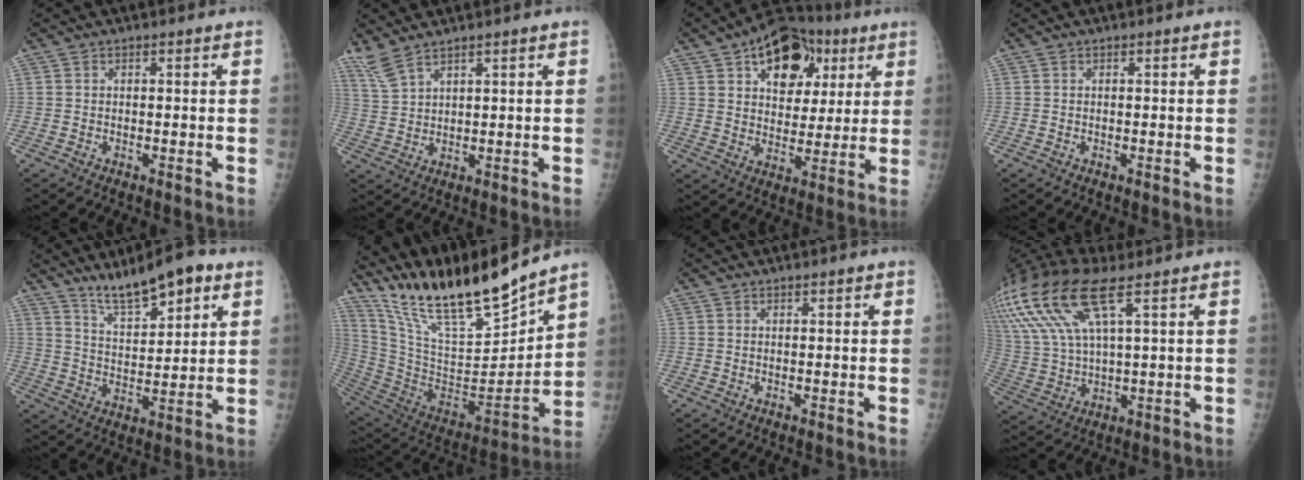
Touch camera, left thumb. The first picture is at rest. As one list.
[{"total": 4.4, "force": [3.7, 0.7, 2.2], "torque": [-0.054, -0.011, 0.088]}, {"total": 16.7, "force": [7.4, 10.6, 10.4], "torque": [-0.102, -0.007, 0.115]}, {"total": 0.0}, {"total": 11.6, "force": [7.9, 3.5, 7.7], "torque": [-0.111, -0.040, 0.140]}, {"total": 24.0, "force": [20.7, 3.2, 11.8], "torque": [-0.170, -0.107, 0.376]}, {"total": 0.5, "force": [0.4, 0.1, 0.3], "torque": [-0.005, -0.001, 0.005]}, {"total": 22.9, "force": [11.6, 8.9, 17.6], "torque": [-0.428, 0.009, 0.227]}]